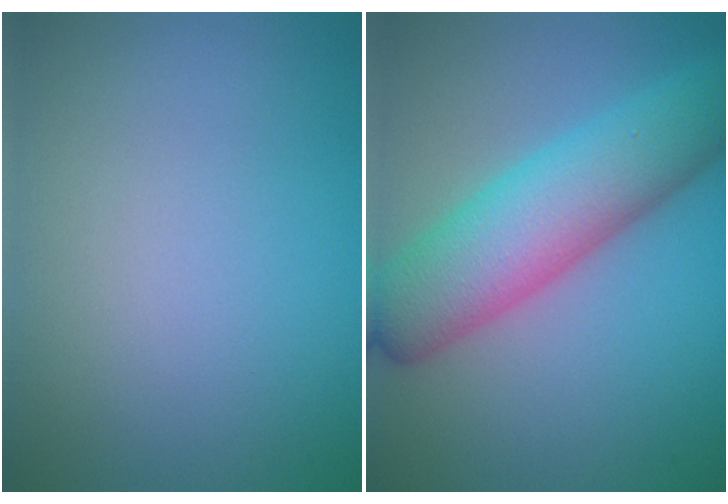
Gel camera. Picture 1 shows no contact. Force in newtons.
{"total": 8.3, "press": 8.3, "slide": 0.2}